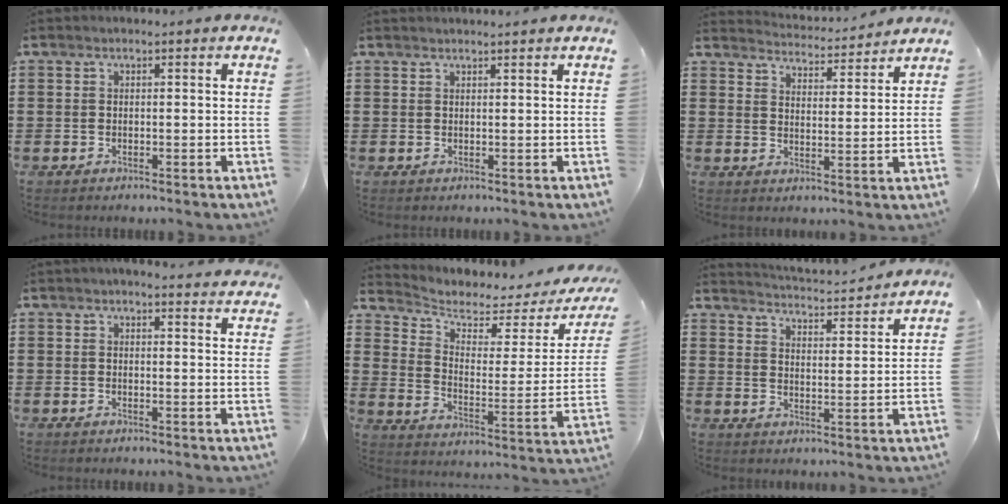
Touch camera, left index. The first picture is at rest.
{"total": 1.1, "force": [1.0, -0.3, 0.2], "torque": [-0.003, -0.005, 0.021]}
{"total": 4.0, "force": [4.0, -0.5, 0.2], "torque": [-0.023, -0.030, 0.069]}
{"total": 2.2, "force": [2.2, 0.1, 0.5], "torque": [-0.015, -0.005, 0.042]}
{"total": 3.5, "force": [2.9, 1.3, 1.4], "torque": [-0.053, -0.025, 0.045]}
{"total": 3.5, "force": [3.4, -0.7, 0.3], "torque": [-0.025, -0.032, 0.056]}